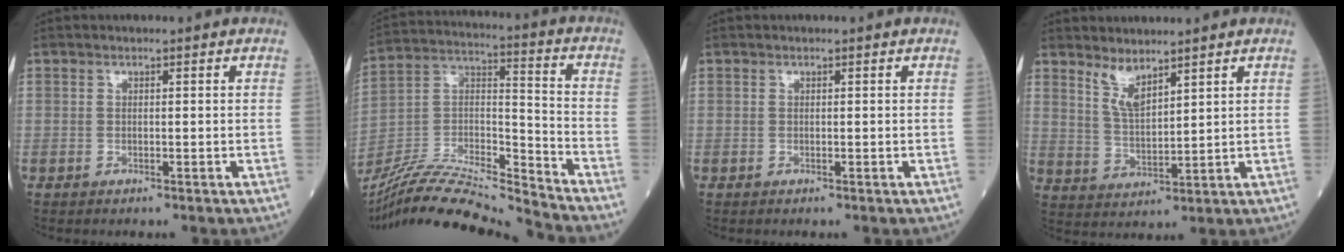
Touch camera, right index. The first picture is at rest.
{"total": 20.2, "force": [-19.0, -0.2, 6.7], "torque": [-0.138, 0.010, -0.335]}
{"total": 0.0}
{"total": 4.6, "force": [3.6, 0.9, 2.8], "torque": [-0.060, -0.015, 0.077]}